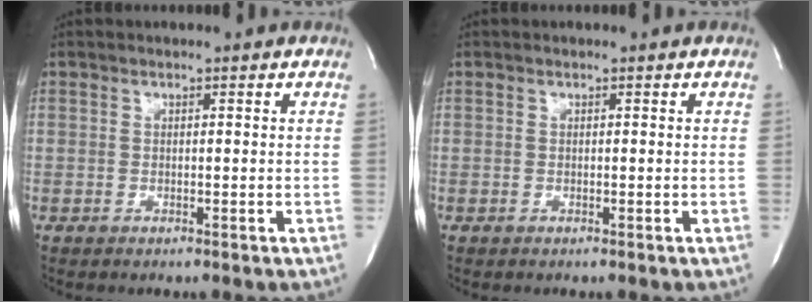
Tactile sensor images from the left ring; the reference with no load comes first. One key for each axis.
{"total": 0.0}